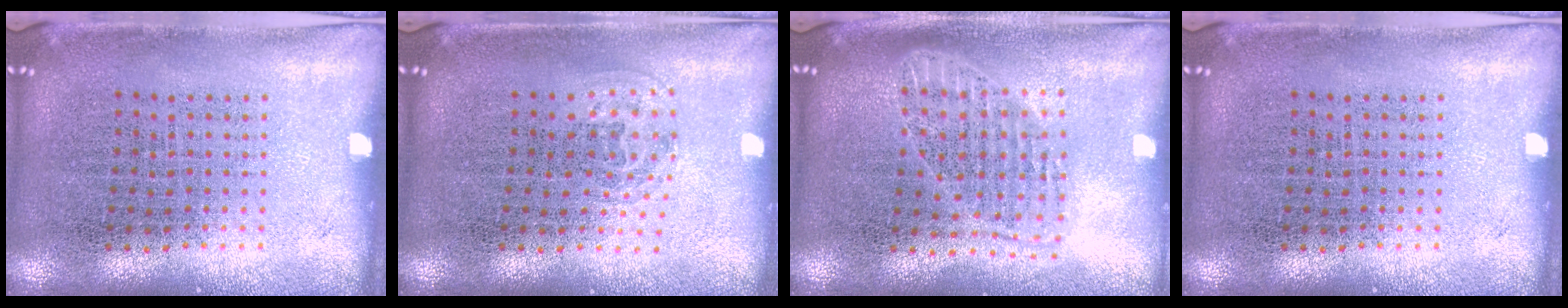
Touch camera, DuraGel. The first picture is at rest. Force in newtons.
{"total": 1.0, "press": 0.6, "slide": 0.7}
{"total": 1.7, "press": 1.5, "slide": 0.9}
{"total": 0.0}